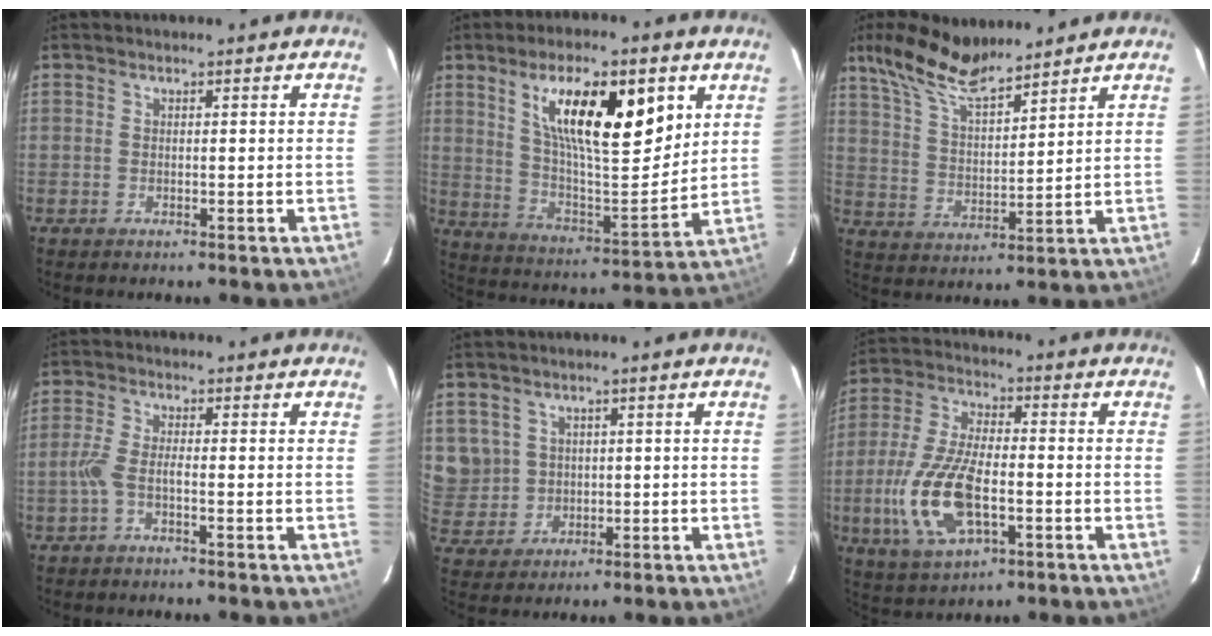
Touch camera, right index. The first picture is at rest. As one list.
[{"total": 19.6, "force": [8.5, 6.5, 16.5], "torque": [-0.261, 0.006, 0.148]}, {"total": 11.7, "force": [9.6, 2.8, 6.1], "torque": [-0.123, 0.018, 0.189]}, {"total": 2.9, "force": [-1.5, 0.3, 2.5], "torque": [-0.063, 0.002, -0.032]}, {"total": 6.5, "force": [2.0, 6.0, 1.2], "torque": [-0.025, 0.008, 0.058]}, {"total": 15.1, "force": [-4.0, 6.7, 12.9], "torque": [-0.282, -0.006, -0.073]}]